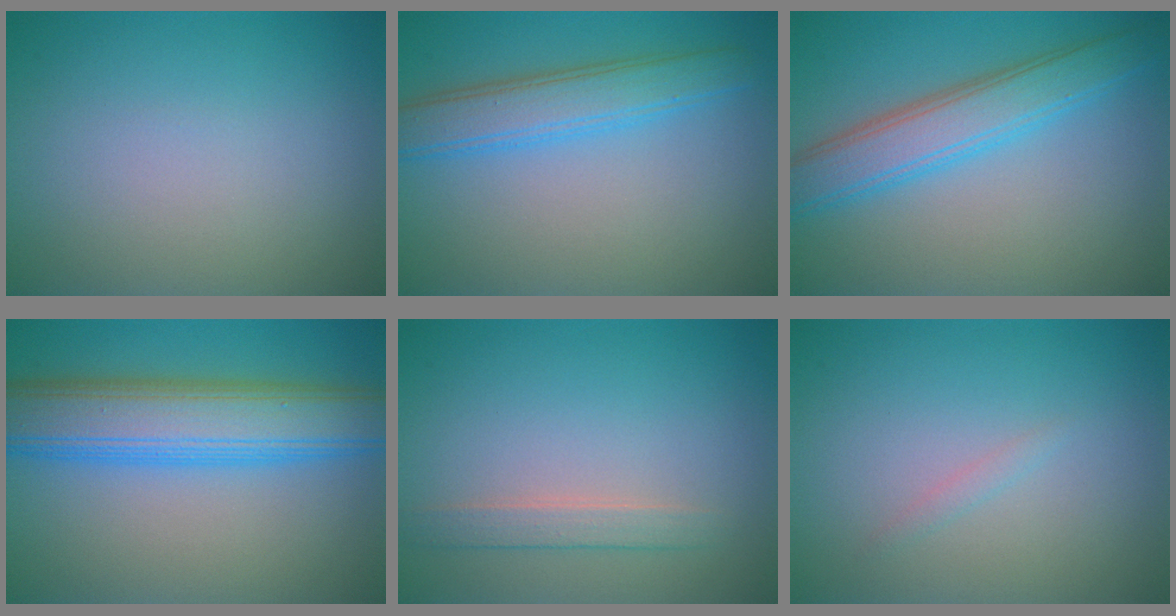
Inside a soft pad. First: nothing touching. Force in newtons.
{"total": 4.4, "press": 4.4, "slide": 0.1}
{"total": 5.2, "press": 5.2, "slide": 0.3}
{"total": 8.7, "press": 8.7, "slide": 0.1}
{"total": 1.8, "press": 1.8, "slide": 0.1}
{"total": 0.7, "press": 0.7, "slide": 0.1}